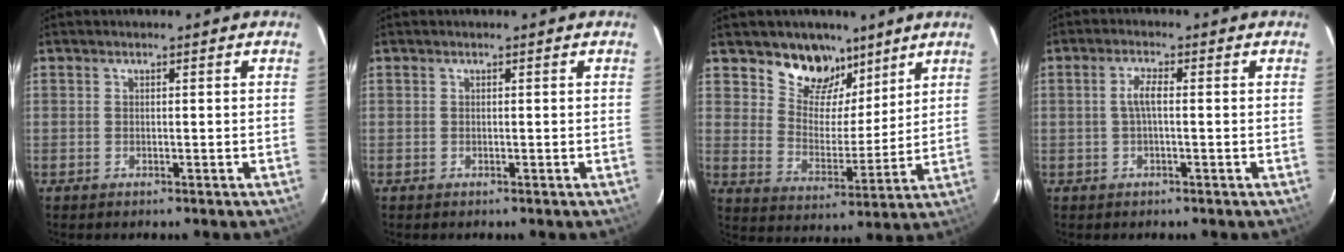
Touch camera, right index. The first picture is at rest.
{"total": 0.0}
{"total": 11.4, "force": [8.0, 7.1, 3.7], "torque": [-0.064, -0.012, 0.141]}
{"total": 3.3, "force": [0.0, 1.0, 3.2], "torque": [-0.063, 0.007, 0.001]}